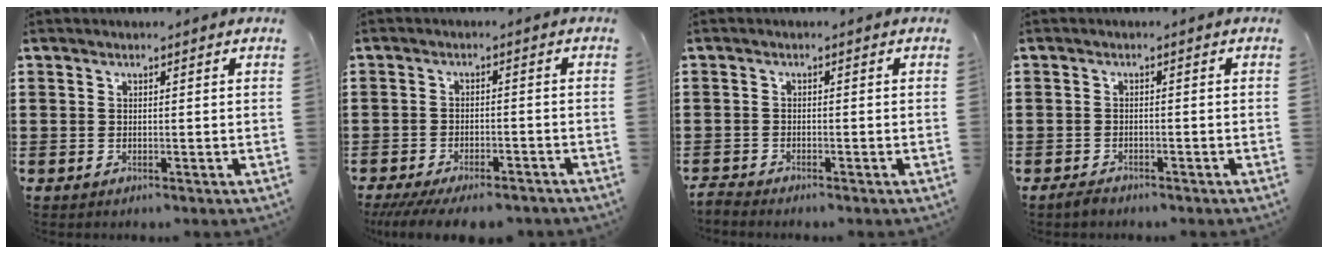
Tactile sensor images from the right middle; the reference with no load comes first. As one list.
[{"total": 4.1, "force": [-3.7, 0.4, 1.7], "torque": [-0.031, -0.006, -0.073]}, {"total": 1.1, "force": [-1.1, 0.0, 0.0], "torque": [-0.004, 0.002, -0.024]}, {"total": 1.3, "force": [-1.2, 0.5, 0.4], "torque": [-0.011, -0.002, -0.024]}]